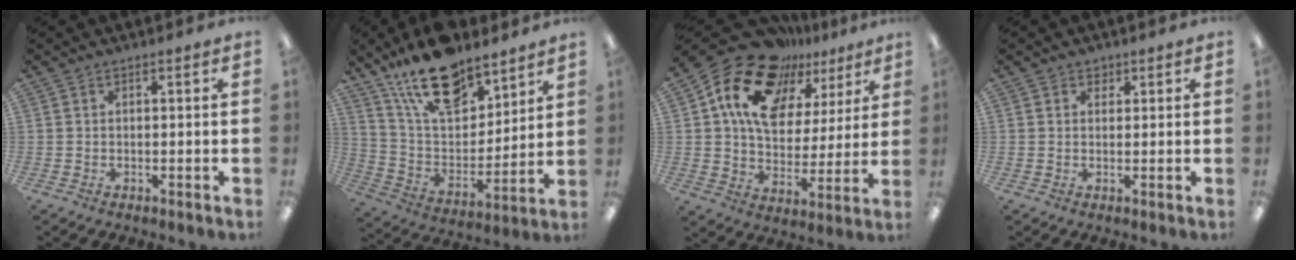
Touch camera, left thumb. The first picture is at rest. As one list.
[{"total": 19.2, "force": [14.0, 8.9, 9.6], "torque": [-0.176, -0.075, 0.248]}, {"total": 17.9, "force": [11.8, 10.9, 7.9], "torque": [-0.159, -0.069, 0.213]}, {"total": 1.5, "force": [1.1, 1.0, 0.1], "torque": [0.005, -0.001, 0.018]}]